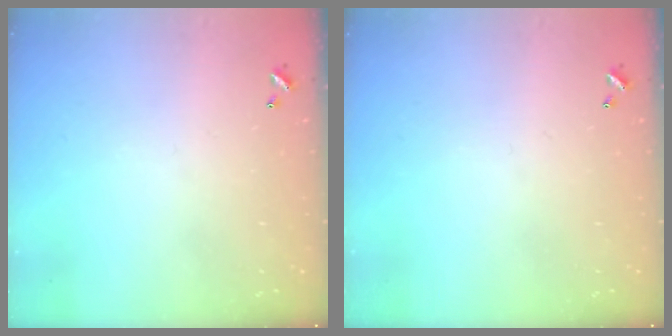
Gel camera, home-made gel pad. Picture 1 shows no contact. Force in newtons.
{"total": 0.0}